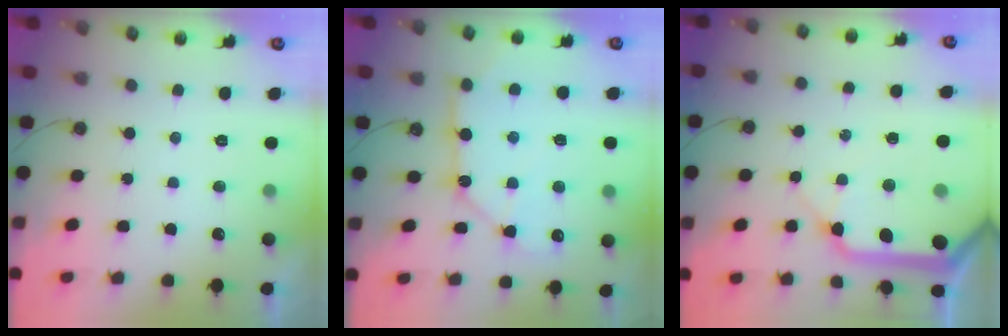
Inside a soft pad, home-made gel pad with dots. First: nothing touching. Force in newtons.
{"total": 10.4, "press": 10.3, "slide": 1.2}
{"total": 19.0, "press": 18.7, "slide": 3.5}